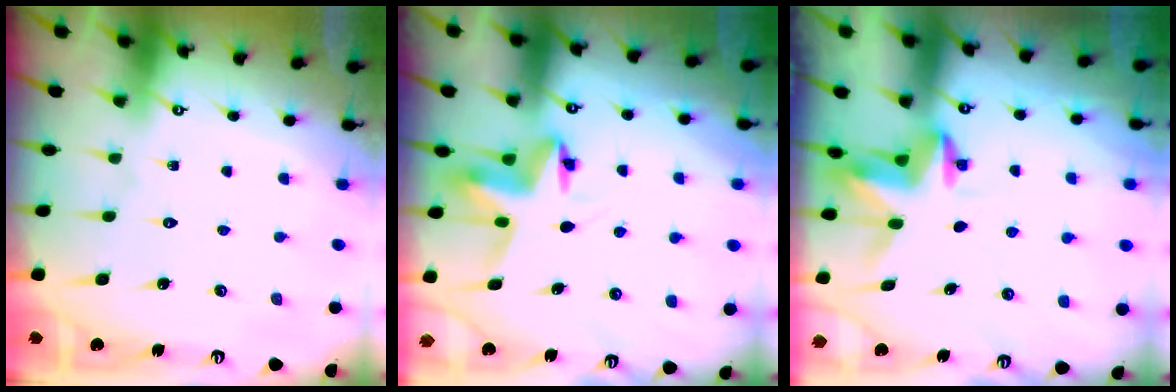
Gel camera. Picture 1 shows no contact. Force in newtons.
{"total": 5.2, "press": 5.2, "slide": 0.2}
{"total": 3.9, "press": 3.9, "slide": 0.3}